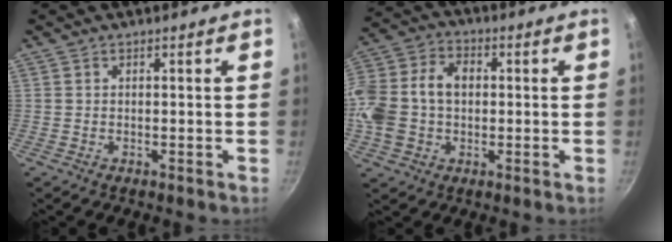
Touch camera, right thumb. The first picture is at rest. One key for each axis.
{"total": 16.0, "fx": 0.0, "fy": 12.0, "fz": 10.6, "tx": -0.211, "ty": 0.038, "tz": -0.010}